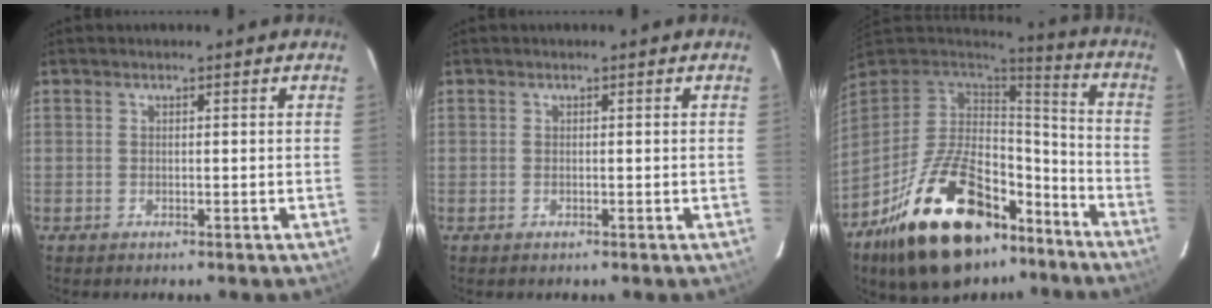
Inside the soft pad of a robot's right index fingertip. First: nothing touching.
{"total": 0.0}
{"total": 28.4, "force": [-17.2, 14.2, 17.5], "torque": [-0.330, 0.006, -0.251]}